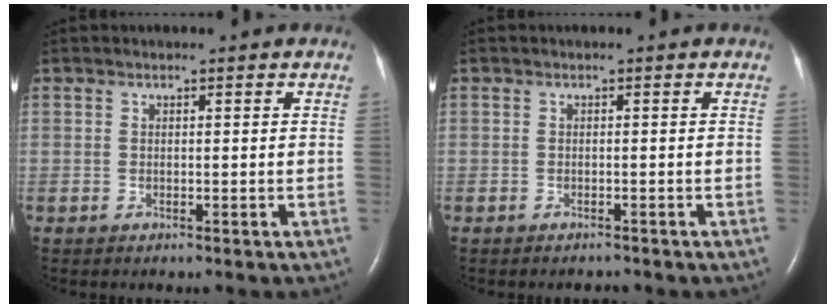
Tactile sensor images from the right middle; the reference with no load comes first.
{"total": 0.8, "force": [-0.7, 0.1, 0.1], "torque": [-0.008, -0.002, -0.011]}